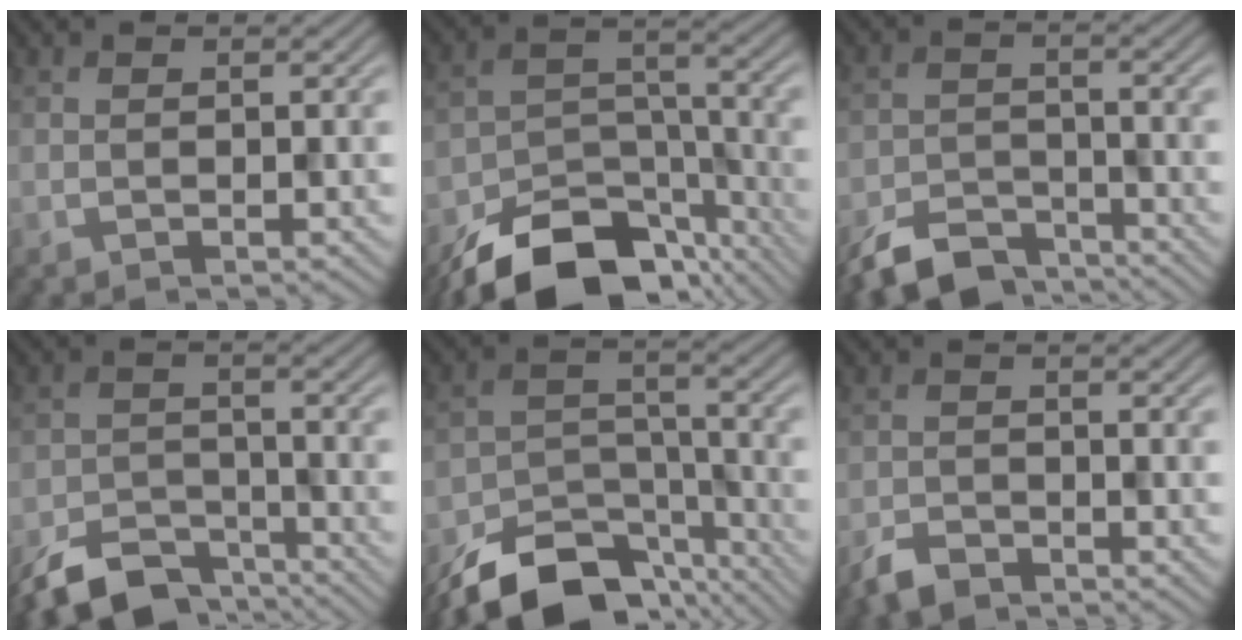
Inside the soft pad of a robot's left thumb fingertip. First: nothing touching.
{"total": 15.4, "force": [-11.7, 7.3, 7.0], "torque": [-0.136, -0.028, -0.176]}
{"total": 7.3, "force": [-6.0, 2.8, 2.9], "torque": [-0.054, -0.011, -0.116]}
{"total": 8.1, "force": [-6.5, 3.5, 3.4], "torque": [-0.064, -0.012, -0.119]}
{"total": 13.6, "force": [-10.5, 6.2, 6.0], "torque": [-0.114, -0.020, -0.167]}
{"total": 3.2, "force": [-2.7, 1.2, 1.2], "torque": [-0.027, -0.004, -0.059]}